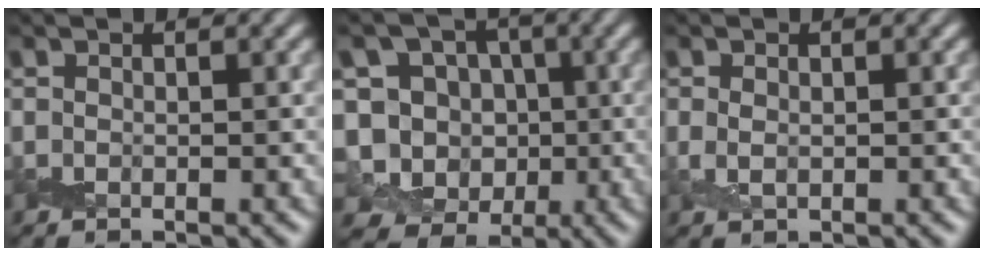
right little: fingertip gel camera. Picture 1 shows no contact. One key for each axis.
{"total": 10.4, "fx": -1.5, "fy": 9.5, "fz": 3.9, "tx": -0.081, "ty": 0.018, "tz": -0.049}
{"total": 1.3, "fx": 0.0, "fy": 0.9, "fz": 0.9, "tx": -0.024, "ty": -0.003, "tz": 0.001}